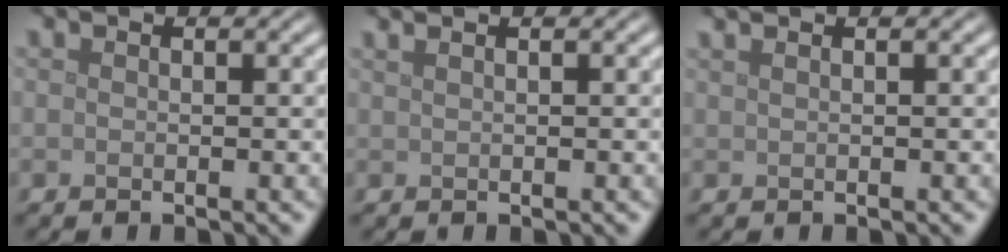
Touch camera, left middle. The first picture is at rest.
{"total": 2.6, "force": [1.6, 1.3, 1.6], "torque": [-0.011, 0.010, -0.002]}
{"total": 2.4, "force": [1.5, 1.2, 1.5], "torque": [-0.009, 0.009, -0.004]}